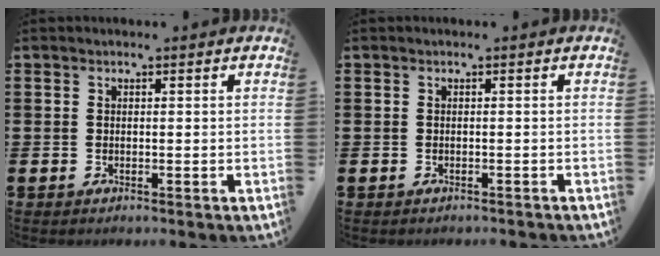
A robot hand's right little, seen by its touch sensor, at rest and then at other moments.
{"total": 0.0}